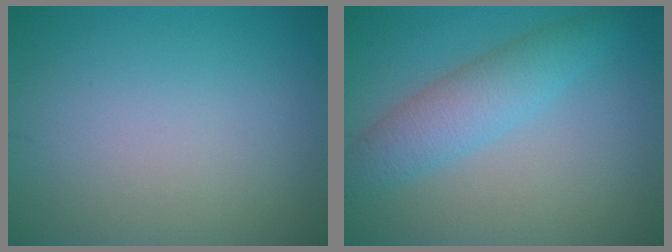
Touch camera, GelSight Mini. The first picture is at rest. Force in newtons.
{"total": 4.1, "press": 4.1, "slide": 0.0}